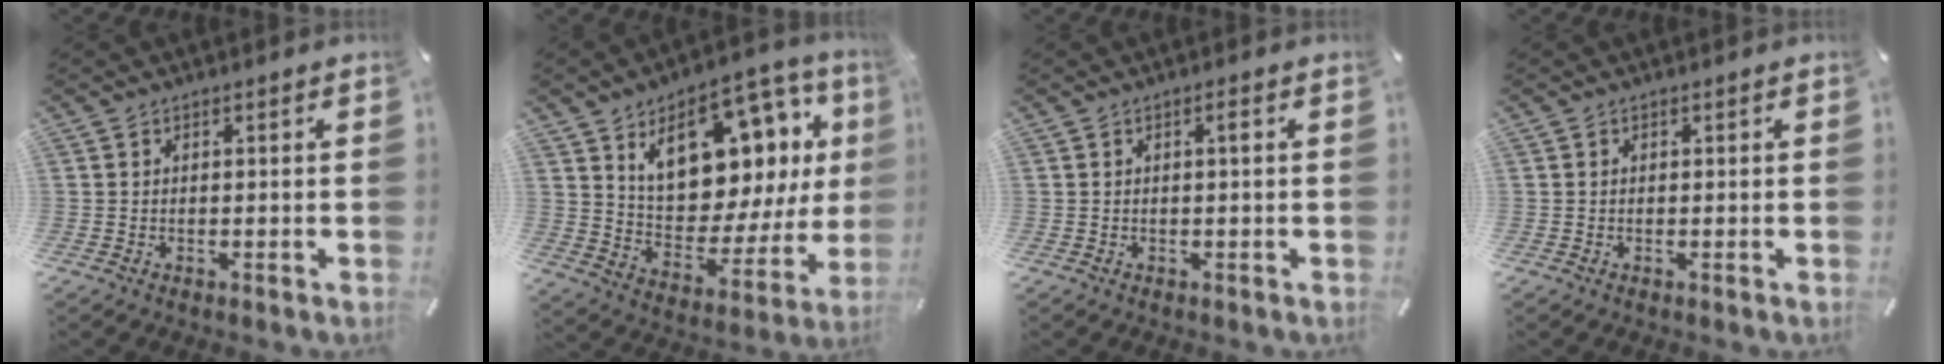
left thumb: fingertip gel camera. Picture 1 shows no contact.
{"total": 16.9, "force": [8.9, 10.4, 10.0], "torque": [-0.143, -0.070, 0.153]}
{"total": 1.2, "force": [0.2, 0.0, 1.2], "torque": [-0.025, 0.001, 0.001]}
{"total": 0.0}